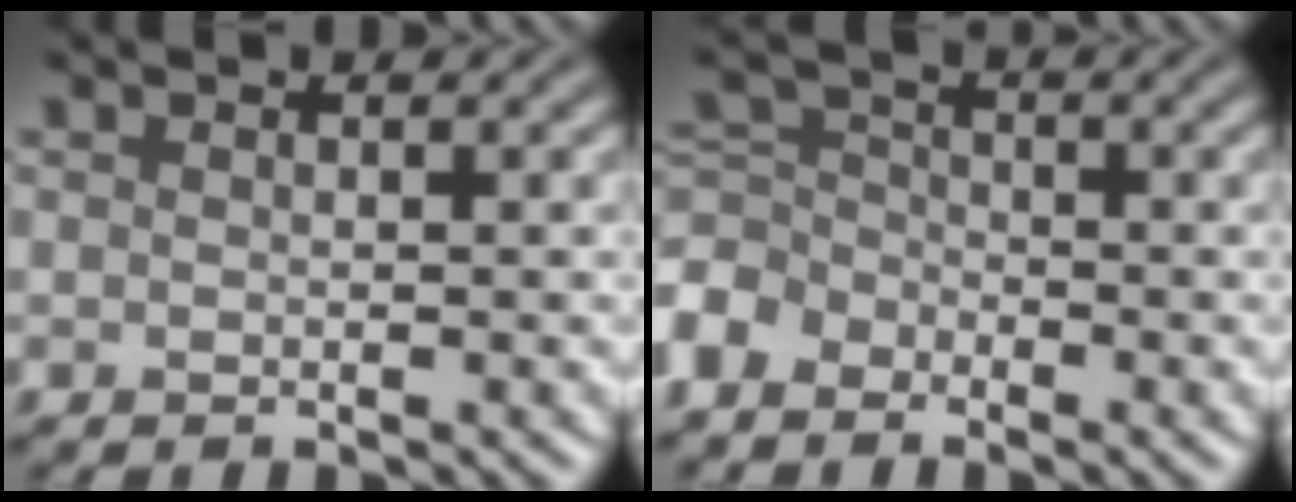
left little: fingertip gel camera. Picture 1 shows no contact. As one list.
[{"total": 3.7, "force": [-2.7, 2.3, 0.9], "torque": [-0.027, 0.005, -0.071]}]